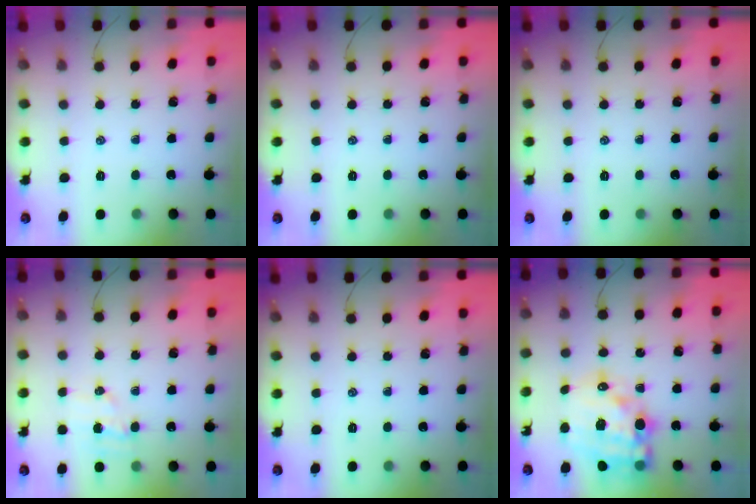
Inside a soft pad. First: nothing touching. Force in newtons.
{"total": 0.0}
{"total": 0.0}
{"total": 5.8, "press": 5.7, "slide": 1.2}
{"total": 0.0}
{"total": 18.6, "press": 18.0, "slide": 4.4}